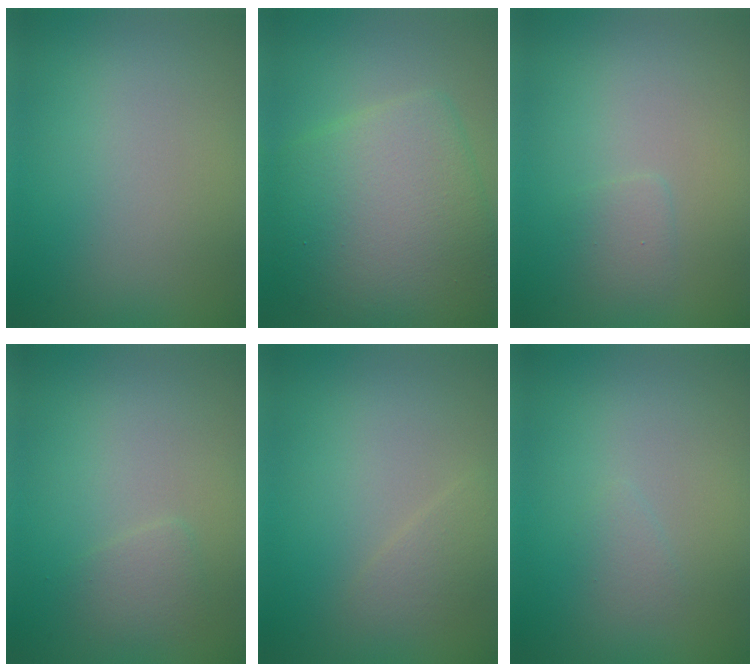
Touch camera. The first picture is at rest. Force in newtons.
{"total": 9.6, "press": 9.6, "slide": 0.3}
{"total": 1.1, "press": 1.1, "slide": 0.1}
{"total": 1.3, "press": 1.3, "slide": 0.1}
{"total": 1.3, "press": 1.3, "slide": 0.1}
{"total": 0.8, "press": 0.8, "slide": 0.0}